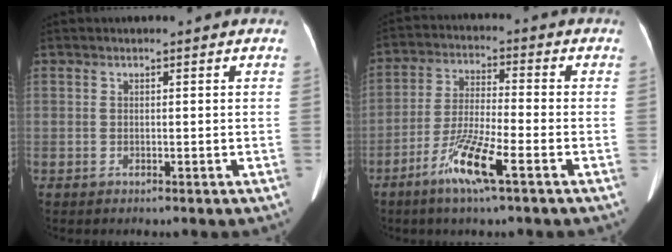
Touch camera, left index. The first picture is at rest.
{"total": 9.0, "force": [-4.9, 0.4, 7.5], "torque": [-0.155, -0.013, -0.095]}